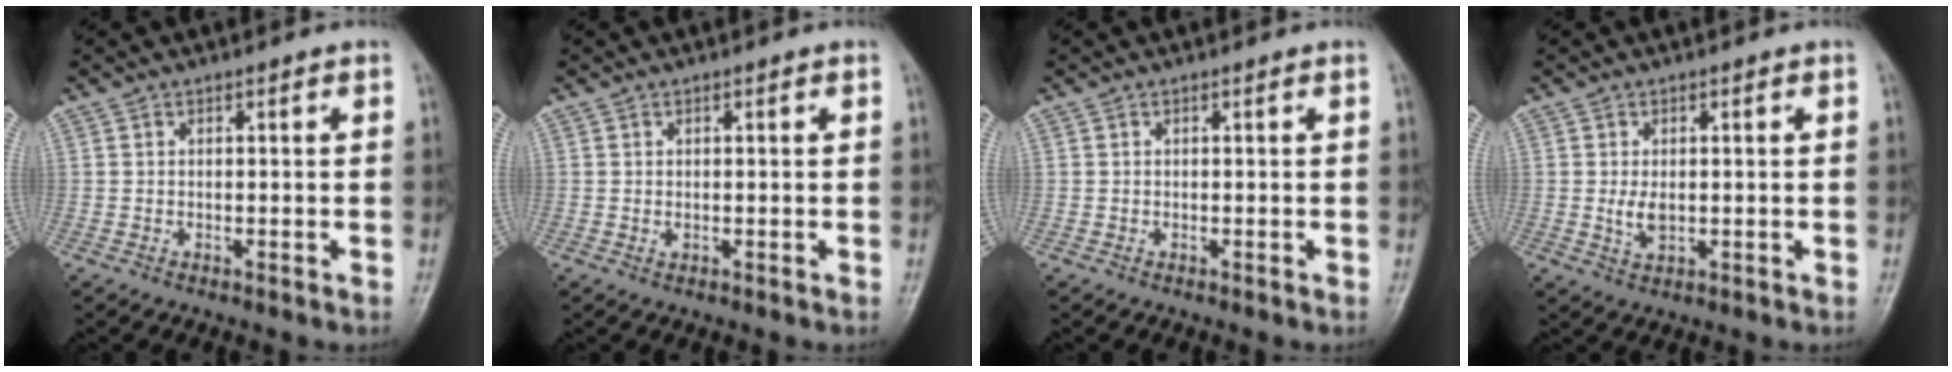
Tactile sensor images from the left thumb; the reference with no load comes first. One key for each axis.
{"total": 0.8, "fx": 0.1, "fy": 0.5, "fz": 0.6, "tx": -0.009, "ty": 0.000, "tz": 0.005}
{"total": 0.0}
{"total": 3.1, "fx": 0.0, "fy": 1.9, "fz": 2.5, "tx": -0.045, "ty": -0.007, "tz": 0.002}